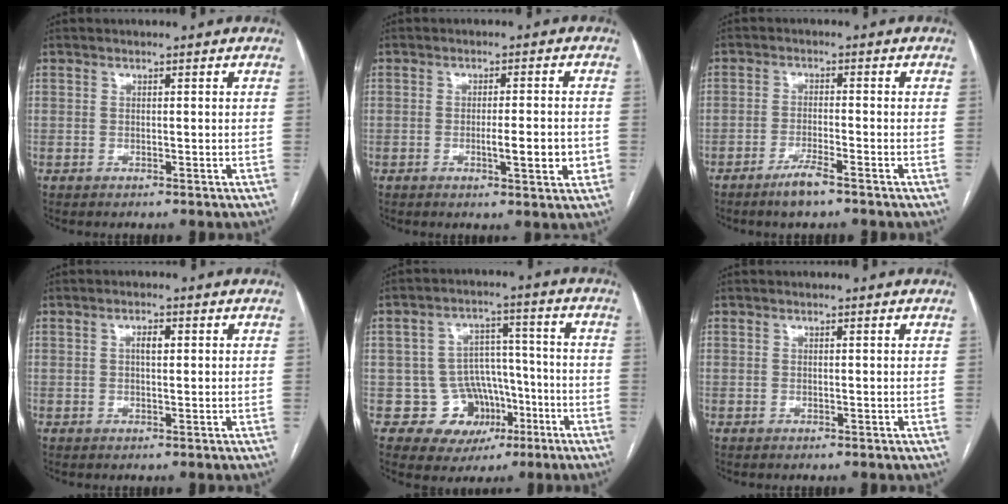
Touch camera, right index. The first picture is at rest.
{"total": 5.5, "force": [-1.2, 0.8, 5.3], "torque": [-0.077, -0.003, -0.011]}
{"total": 3.9, "force": [-2.8, 0.1, 2.7], "torque": [-0.057, -0.007, -0.050]}
{"total": 1.8, "force": [0.4, 0.6, 1.7], "torque": [-0.030, 0.004, 0.006]}
{"total": 9.1, "force": [-3.2, 8.4, 1.8], "torque": [-0.009, 0.038, -0.033]}
{"total": 0.0}